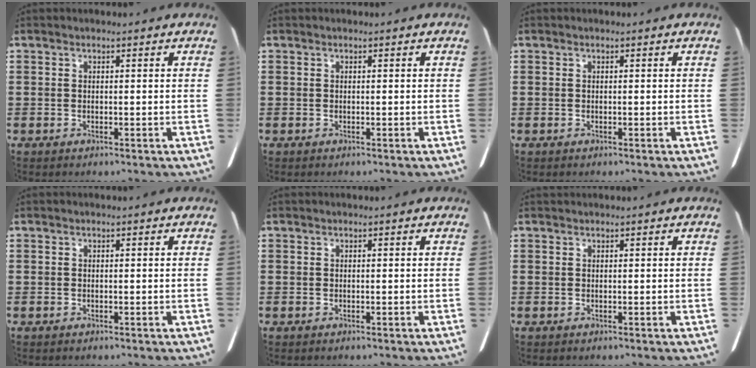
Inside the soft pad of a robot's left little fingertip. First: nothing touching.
{"total": 0.0}
{"total": 0.0}
{"total": 0.0}
{"total": 0.0}
{"total": 0.0}